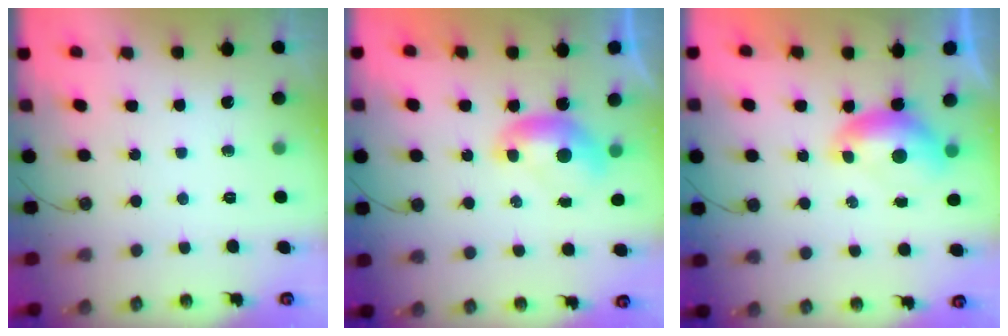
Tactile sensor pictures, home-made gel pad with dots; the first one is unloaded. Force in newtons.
{"total": 0.0}
{"total": 0.6, "press": 0.3, "slide": 0.5}